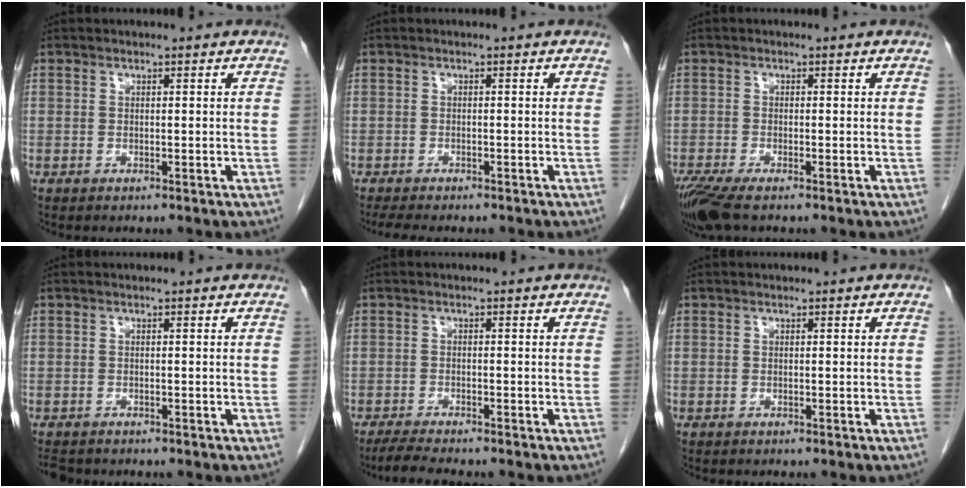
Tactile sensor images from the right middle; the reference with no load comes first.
{"total": 5.2, "force": [-4.4, 1.4, 2.4], "torque": [-0.038, -0.013, -0.063]}
{"total": 5.1, "force": [-3.6, 1.0, 3.4], "torque": [-0.067, -0.014, -0.068]}
{"total": 2.9, "force": [-2.5, 1.3, 0.8], "torque": [-0.017, -0.005, -0.038]}
{"total": 4.2, "force": [-3.7, 0.1, 2.1], "torque": [-0.040, -0.014, -0.061]}
{"total": 0.0}